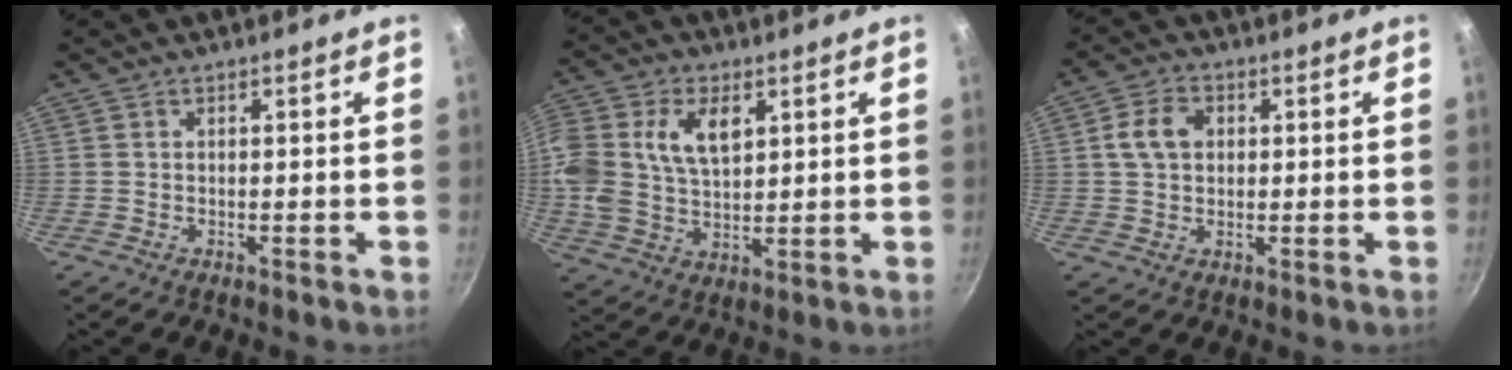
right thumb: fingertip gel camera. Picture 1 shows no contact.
{"total": 15.9, "force": [4.5, 10.3, 11.3], "torque": [-0.238, 0.000, 0.085]}
{"total": 6.1, "force": [1.2, 4.6, 3.9], "torque": [-0.067, 0.009, 0.018]}